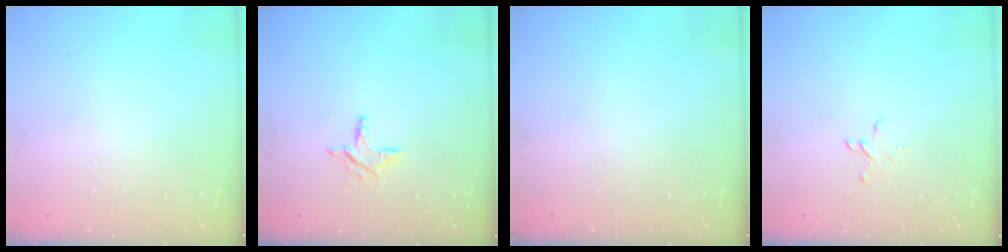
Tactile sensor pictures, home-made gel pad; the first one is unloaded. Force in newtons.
{"total": 6.5, "press": 6.5, "slide": 0.2}
{"total": 0.0}
{"total": 2.6, "press": 2.6, "slide": 0.2}